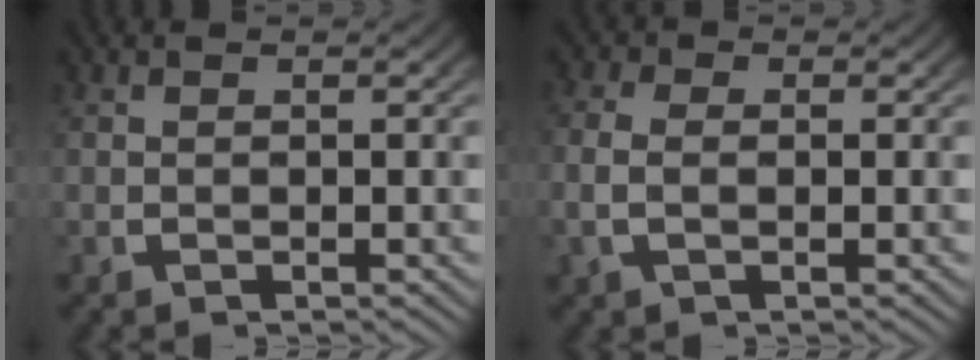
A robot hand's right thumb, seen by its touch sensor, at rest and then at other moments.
{"total": 1.5, "force": [-1.4, 0.4, 0.5], "torque": [-0.038, -0.015, -0.017]}